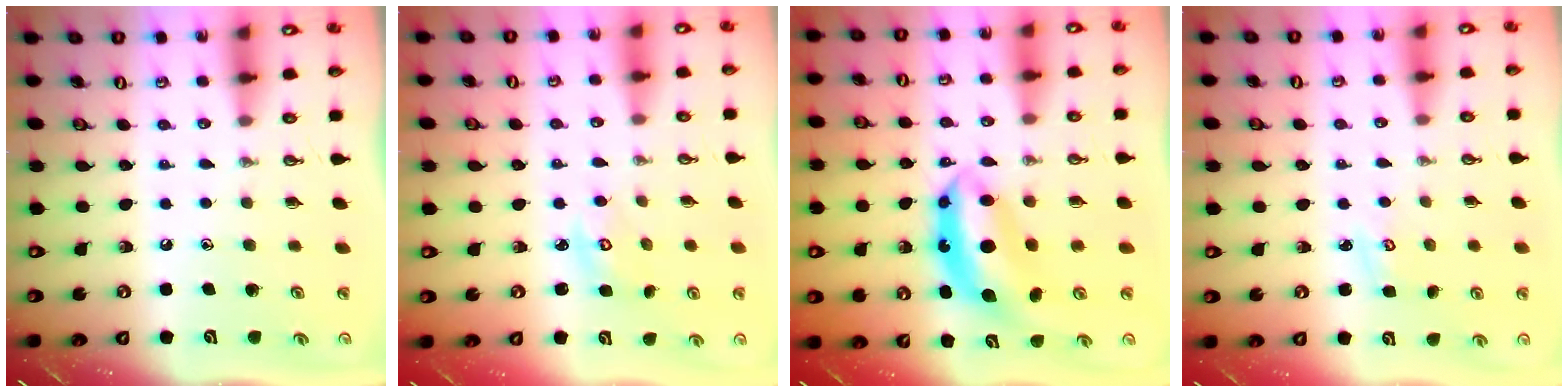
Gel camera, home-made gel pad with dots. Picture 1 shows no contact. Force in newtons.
{"total": 3.5, "press": 3.5, "slide": 0.1}
{"total": 9.6, "press": 9.6, "slide": 0.5}
{"total": 3.0, "press": 3.0, "slide": 0.3}